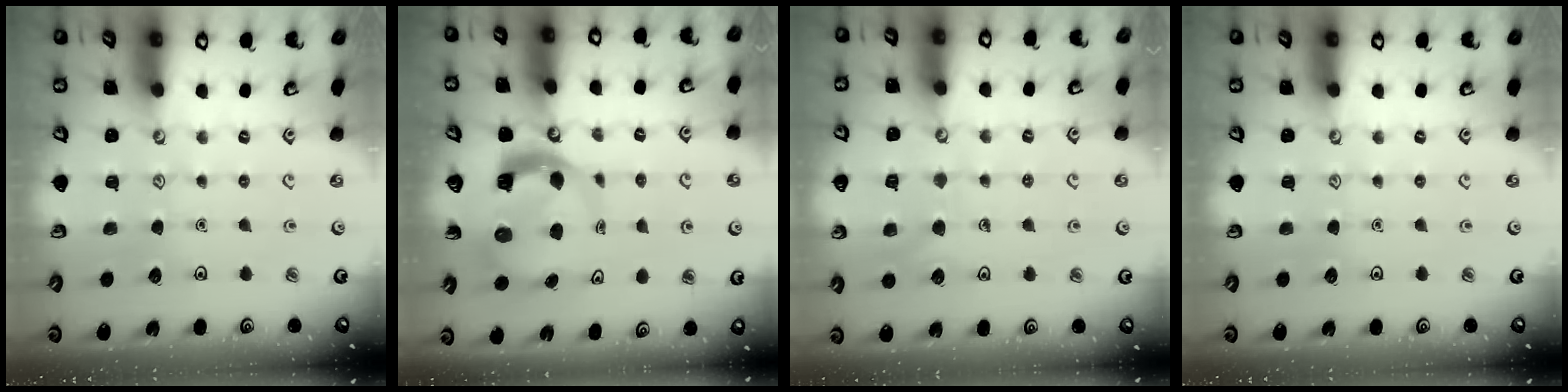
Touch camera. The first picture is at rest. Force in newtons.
{"total": 6.2, "press": 6.1, "slide": 0.8}
{"total": 7.0, "press": 7.0, "slide": 0.4}
{"total": 0.0}